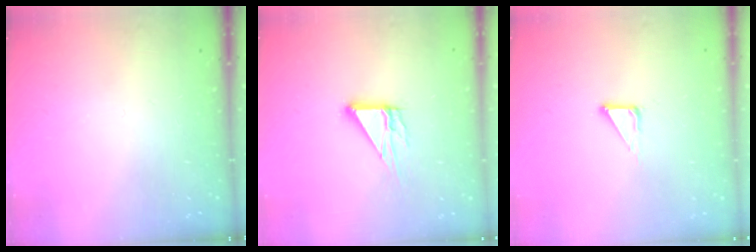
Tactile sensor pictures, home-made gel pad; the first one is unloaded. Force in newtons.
{"total": 7.0, "press": 7.0, "slide": 0.5}
{"total": 3.4, "press": 3.4, "slide": 0.1}